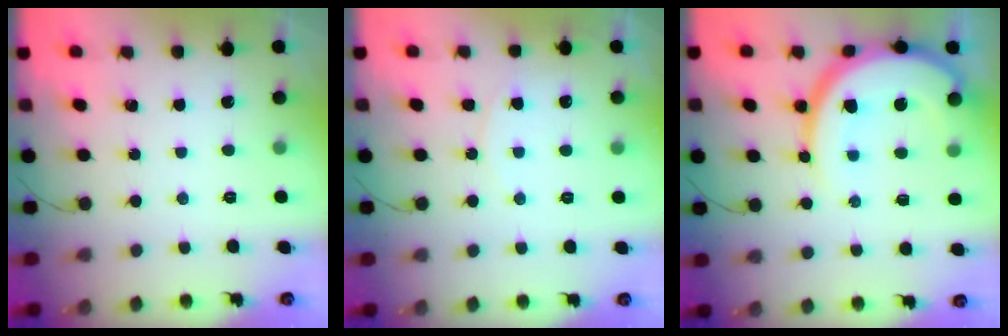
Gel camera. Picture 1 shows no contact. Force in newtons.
{"total": 5.2, "press": 5.1, "slide": 0.6}
{"total": 15.6, "press": 15.5, "slide": 1.6}